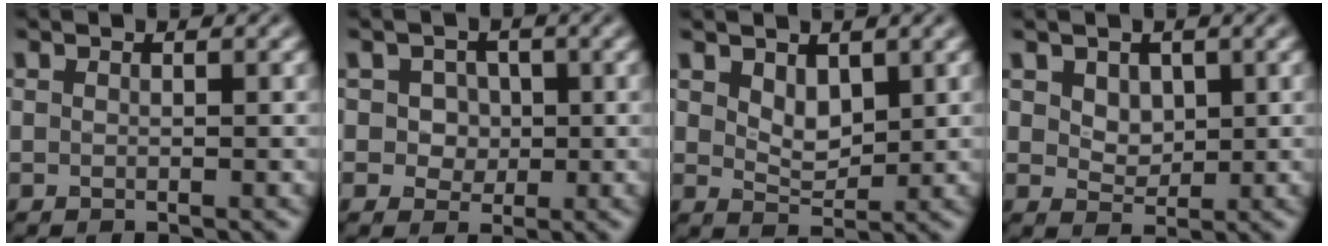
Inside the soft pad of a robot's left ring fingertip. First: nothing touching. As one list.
[{"total": 3.3, "force": [0.8, 2.9, 1.4], "torque": [-0.007, 0.012, 0.002]}, {"total": 2.4, "force": [1.2, 1.4, 1.5], "torque": [-0.030, -0.008, 0.028]}, {"total": 2.3, "force": [1.0, 1.7, 1.2], "torque": [-0.028, -0.009, 0.021]}]